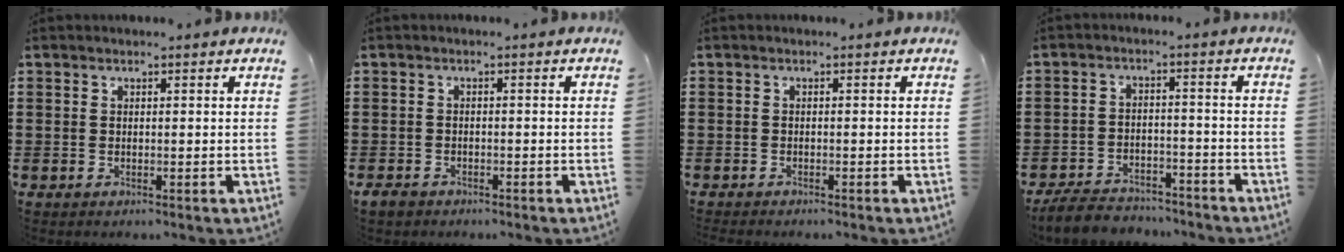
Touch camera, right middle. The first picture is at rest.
{"total": 1.4, "force": [-1.1, 0.7, 0.4], "torque": [-0.018, -0.002, -0.027]}
{"total": 0.6, "force": [-0.6, 0.1, 0.1], "torque": [-0.003, -0.002, -0.013]}
{"total": 5.1, "force": [-4.9, 1.1, 0.7], "torque": [-0.024, 0.008, -0.104]}